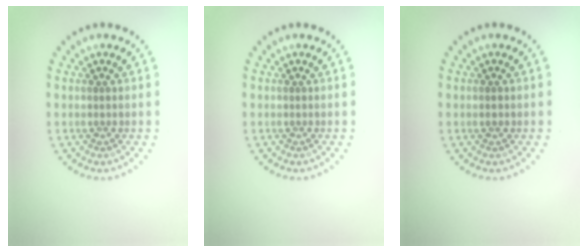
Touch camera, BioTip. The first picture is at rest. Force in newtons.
{"total": 0.0}
{"total": 0.9, "press": 0.9, "slide": 0.1}